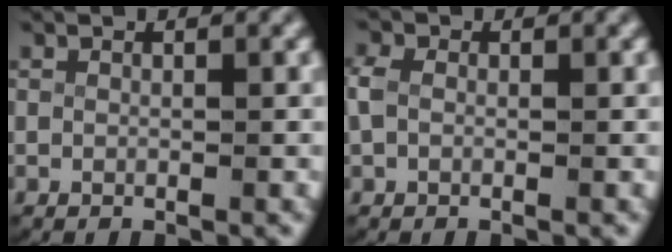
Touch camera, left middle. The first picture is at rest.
{"total": 1.2, "force": [0.0, 0.9, 0.8], "torque": [-0.030, -0.005, 0.004]}